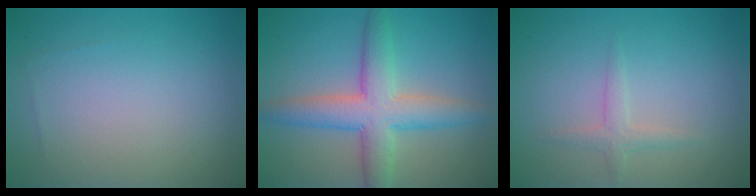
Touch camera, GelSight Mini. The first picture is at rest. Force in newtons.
{"total": 5.9, "press": 5.9, "slide": 0.2}
{"total": 1.5, "press": 1.5, "slide": 0.1}